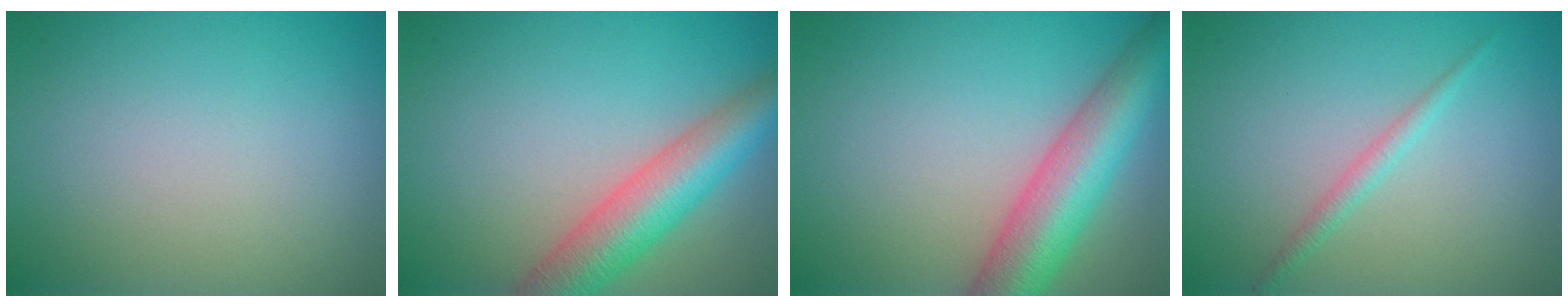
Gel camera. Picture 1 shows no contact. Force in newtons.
{"total": 6.9, "press": 6.9, "slide": 0.3}
{"total": 8.0, "press": 8.0, "slide": 0.4}
{"total": 1.4, "press": 1.4, "slide": 0.0}